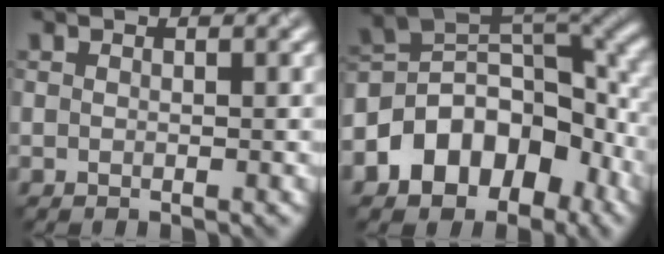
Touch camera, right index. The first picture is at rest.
{"total": 11.1, "force": [-3.8, 7.7, 7.0], "torque": [-0.115, 0.012, -0.072]}